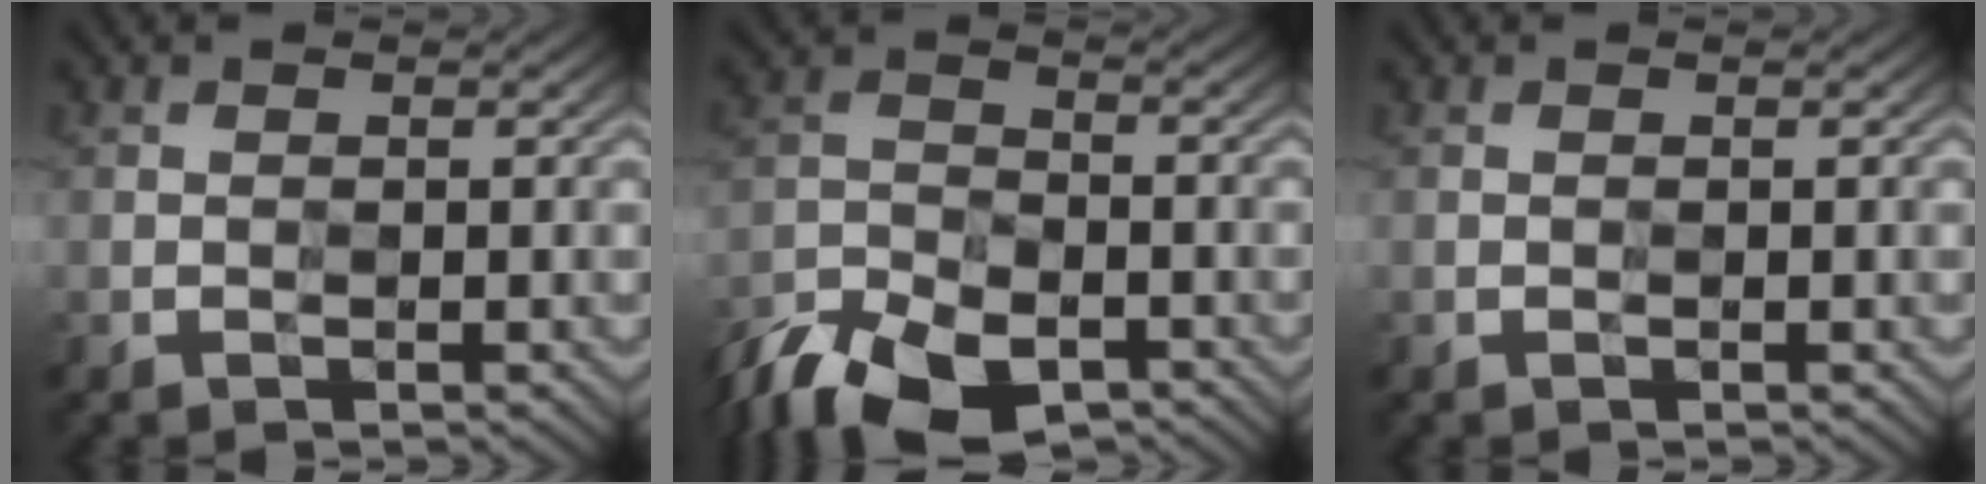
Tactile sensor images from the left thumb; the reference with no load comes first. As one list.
[{"total": 10.2, "force": [-8.1, 4.2, 4.7], "torque": [-0.104, -0.015, -0.164]}, {"total": 0.0}]